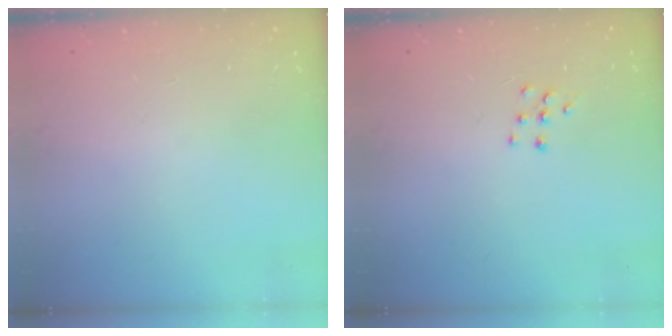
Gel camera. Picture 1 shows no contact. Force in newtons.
{"total": 5.3, "press": 5.3, "slide": 0.5}